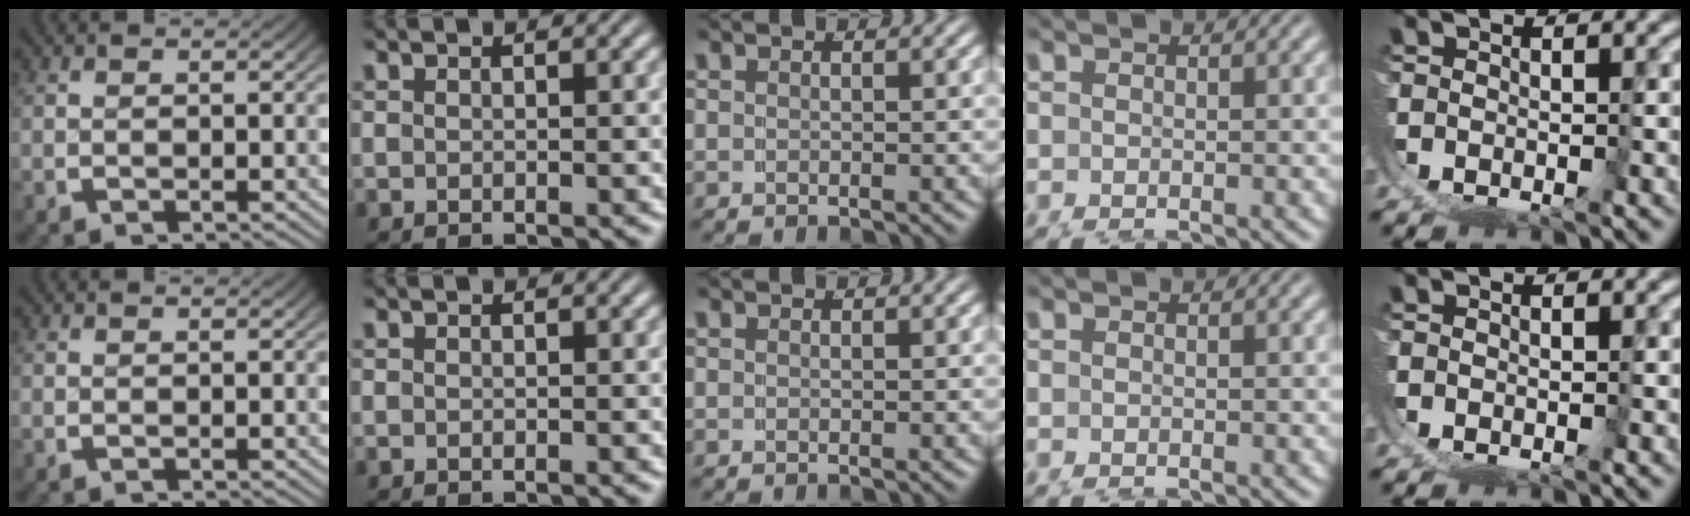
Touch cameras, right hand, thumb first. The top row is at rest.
{}